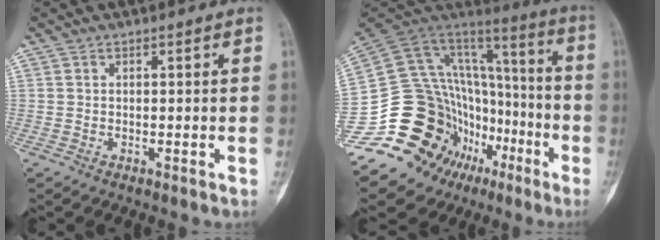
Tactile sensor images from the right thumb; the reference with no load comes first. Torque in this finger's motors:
{"motor_torque": [1.50, 0.20, 1.30, -1.29, 0.14]}